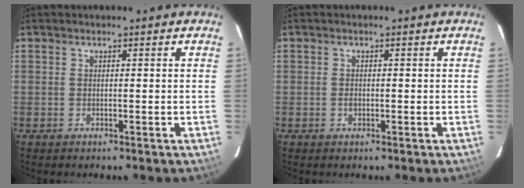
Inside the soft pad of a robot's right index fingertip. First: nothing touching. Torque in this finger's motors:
{"motor_torque": [0.15, 0.10, 0.03, 0.02]}